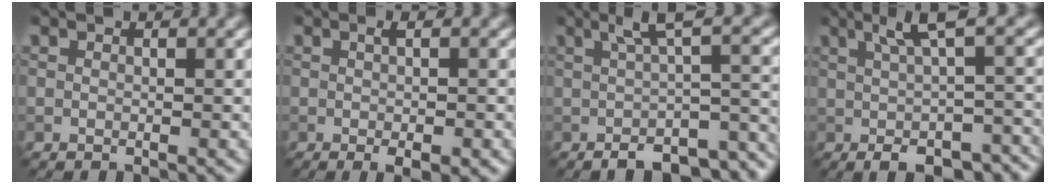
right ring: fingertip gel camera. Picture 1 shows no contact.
{"total": 3.1, "force": [-0.6, 0.5, 2.9], "torque": [-0.043, -0.006, -0.006]}
{"total": 7.2, "force": [-2.4, 2.4, 6.3], "torque": [-0.064, 0.002, -0.029]}
{"total": 7.0, "force": [0.0, 2.4, 6.5], "torque": [-0.077, 0.004, 0.004]}